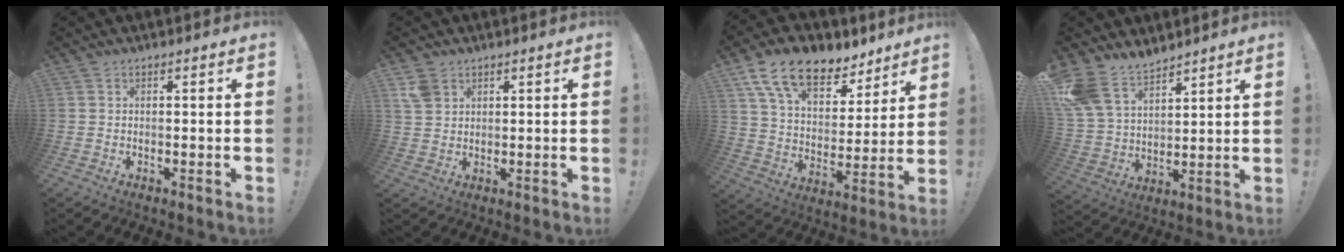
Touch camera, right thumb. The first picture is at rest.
{"total": 4.7, "force": [2.8, 3.2, 2.1], "torque": [-0.036, -0.006, 0.055]}
{"total": 16.1, "force": [10.6, 8.6, 8.6], "torque": [-0.153, -0.064, 0.193]}
{"total": 14.0, "force": [11.2, 7.2, 4.6], "torque": [-0.112, -0.063, 0.220]}